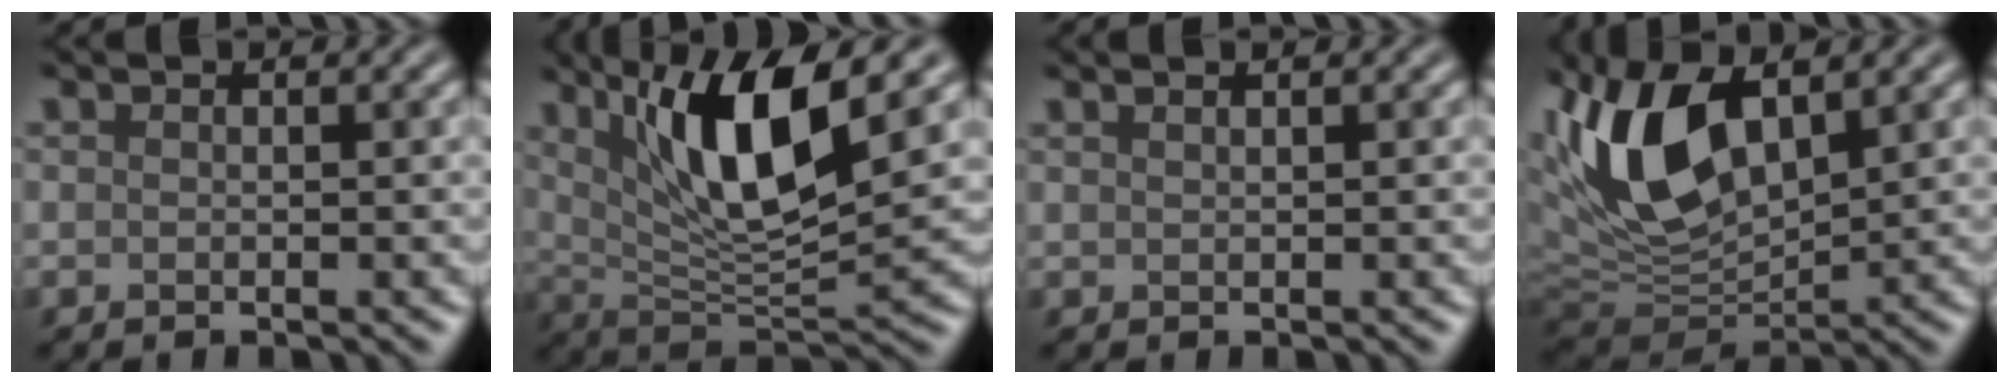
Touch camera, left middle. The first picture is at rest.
{"total": 9.7, "force": [3.7, 2.6, 8.5], "torque": [-0.138, -0.013, 0.068]}
{"total": 1.1, "force": [0.8, 0.4, 0.6], "torque": [-0.001, -0.001, 0.005]}
{"total": 11.0, "force": [3.6, 5.6, 8.8], "torque": [-0.200, 0.008, 0.058]}